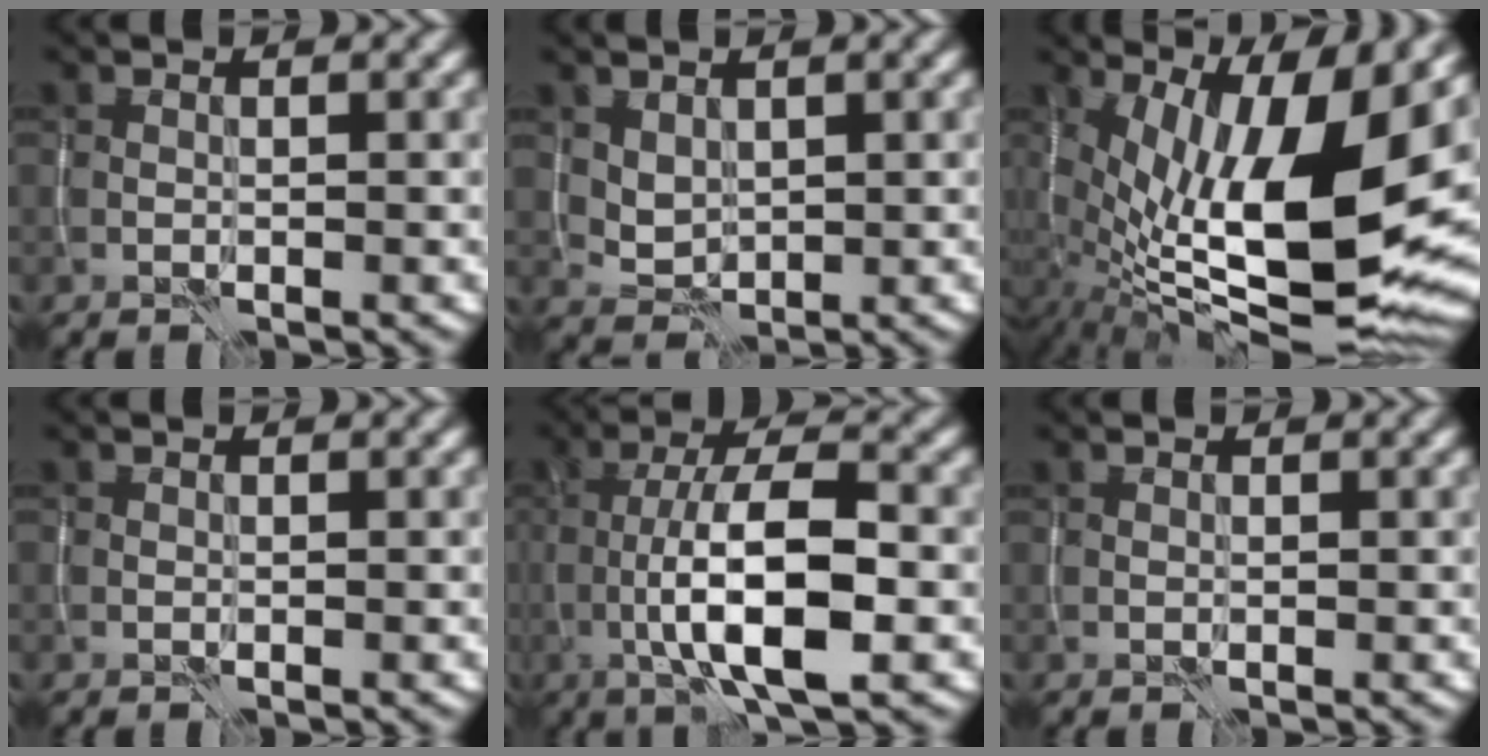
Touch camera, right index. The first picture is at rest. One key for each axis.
{"total": 1.9, "fx": 0.8, "fy": 1.4, "fz": 1.0, "tx": -0.022, "ty": -0.006, "tz": 0.022}
{"total": 16.7, "fx": 0.9, "fy": 6.8, "fz": 15.2, "tx": -0.257, "ty": -0.008, "tz": 0.027}
{"total": 0.0}
{"total": 9.0, "fx": -2.2, "fy": 2.6, "fz": 8.3, "tx": -0.143, "ty": 0.010, "tz": -0.044}
{"total": 0.0}